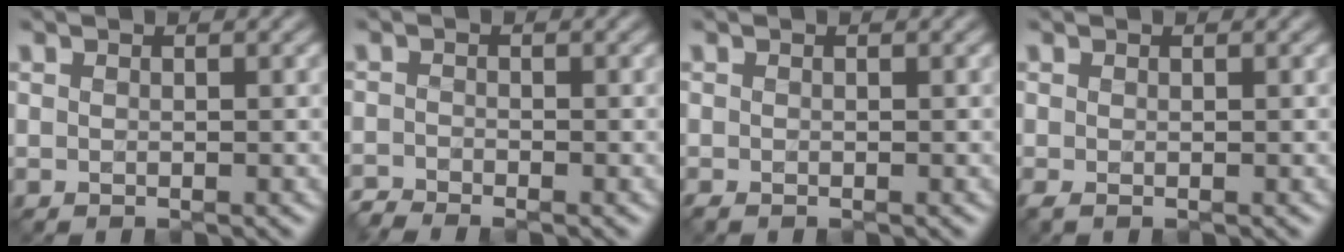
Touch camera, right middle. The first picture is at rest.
{"total": 1.7, "force": [-1.7, 0.2, 0.2], "torque": [-0.005, -0.010, -0.041]}
{"total": 0.6, "force": [-0.5, 0.1, 0.3], "torque": [-0.006, -0.007, -0.011]}
{"total": 0.6, "force": [-0.3, 0.2, 0.5], "torque": [-0.014, -0.007, -0.004]}